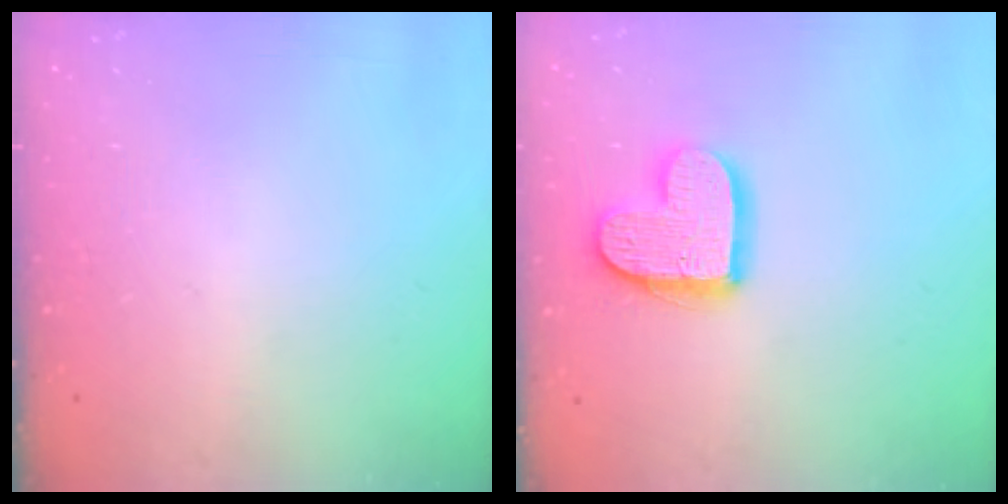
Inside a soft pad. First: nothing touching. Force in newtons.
{"total": 13.0, "press": 13.0, "slide": 0.8}